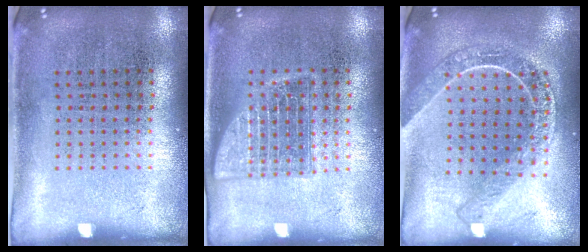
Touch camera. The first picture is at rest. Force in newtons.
{"total": 2.1, "press": 2.0, "slide": 0.3}
{"total": 2.0, "press": 1.7, "slide": 1.0}